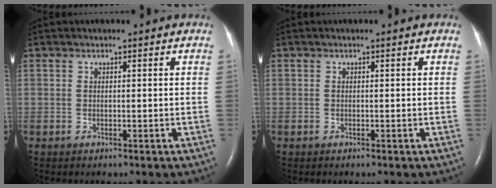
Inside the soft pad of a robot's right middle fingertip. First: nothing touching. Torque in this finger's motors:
{"motor_torque": [0.17, -0.18, 0.02, 0.01]}